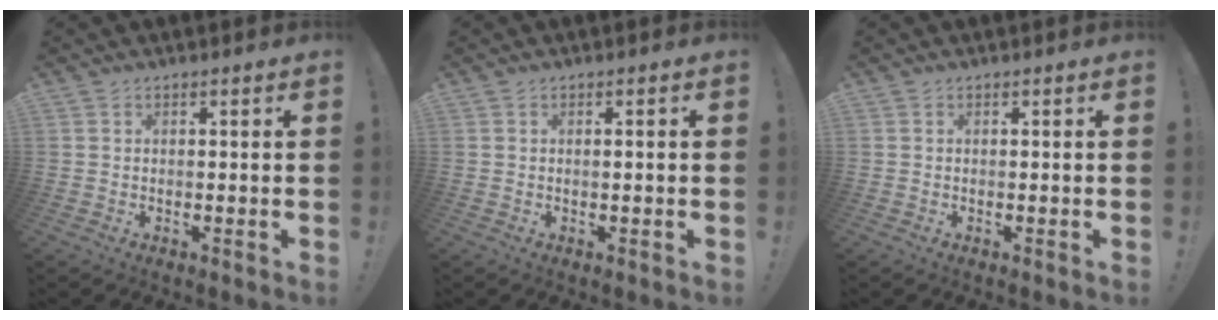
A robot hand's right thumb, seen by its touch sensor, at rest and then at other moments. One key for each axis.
{"total": 1.1, "fx": -0.2, "fy": -0.2, "fz": 1.1, "tx": -0.019, "ty": 0.001, "tz": -0.006}
{"total": 0.0}